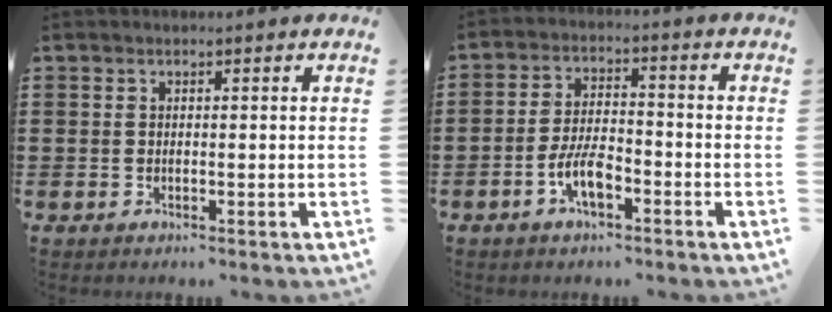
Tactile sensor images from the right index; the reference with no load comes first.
{"total": 5.7, "force": [-2.8, 2.4, 4.4], "torque": [-0.108, 0.000, -0.059]}